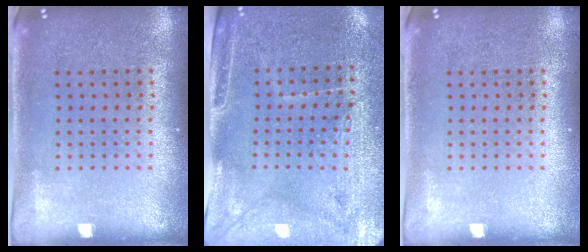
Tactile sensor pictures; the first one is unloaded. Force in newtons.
{"total": 3.0, "press": 2.8, "slide": 1.3}
{"total": 0.0}